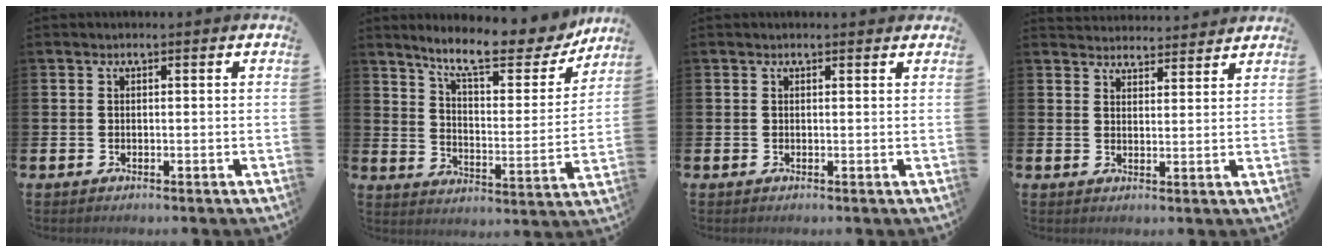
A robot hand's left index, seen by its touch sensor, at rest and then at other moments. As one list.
[{"total": 10.3, "force": [9.0, 2.2, 4.4], "torque": [-0.103, -0.060, 0.152]}, {"total": 0.6, "force": [0.6, 0.2, 0.2], "torque": [0.005, -0.002, 0.009]}, {"total": 3.8, "force": [3.7, 0.6, -0.3], "torque": [-0.003, -0.022, 0.069]}]